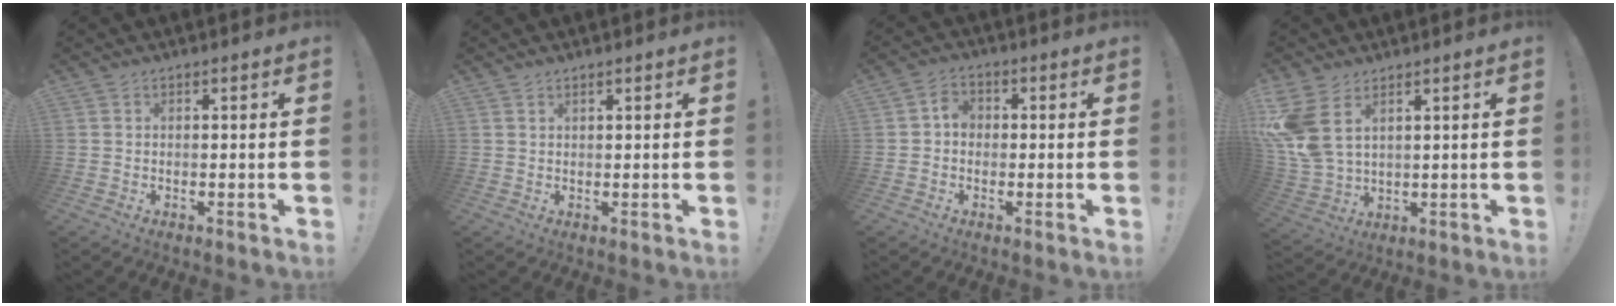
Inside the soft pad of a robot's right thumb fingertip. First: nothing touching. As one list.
[{"total": 0.9, "force": [0.8, 0.0, 0.3], "torque": [-0.001, -0.004, 0.013]}, {"total": 4.0, "force": [-0.7, 3.2, 2.3], "torque": [-0.036, 0.009, -0.013]}, {"total": 10.2, "force": [5.1, 5.8, 6.7], "torque": [-0.140, -0.025, 0.101]}]